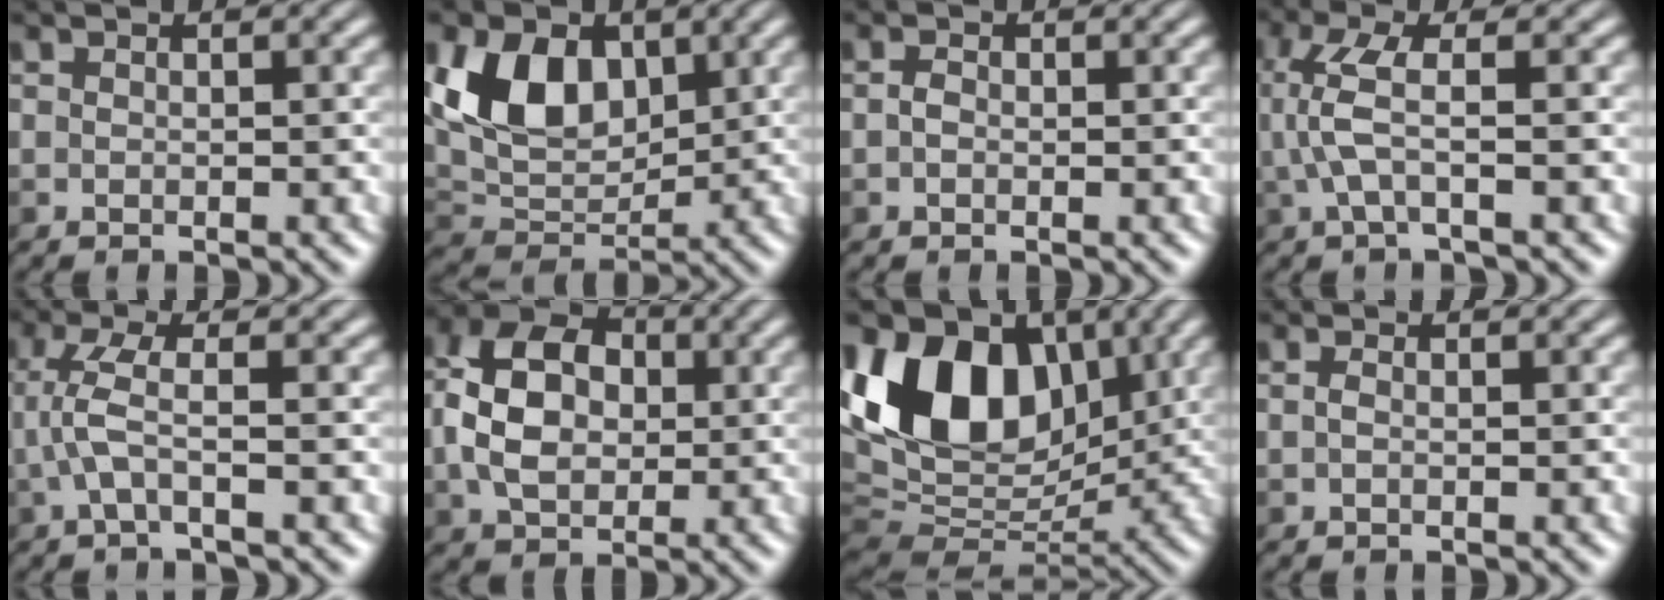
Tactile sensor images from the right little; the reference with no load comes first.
{"total": 7.2, "force": [1.7, 5.0, 4.9], "torque": [-0.096, -0.010, 0.024]}
{"total": 1.3, "force": [-0.9, 0.7, 0.7], "torque": [-0.016, 0.002, -0.018]}
{"total": 4.2, "force": [-0.7, 1.2, 3.9], "torque": [-0.102, 0.003, -0.013]}
{"total": 3.5, "force": [-1.2, 0.5, 3.2], "torque": [-0.084, 0.005, -0.026]}
{"total": 7.2, "force": [-0.7, 5.2, 4.9], "torque": [-0.102, 0.008, -0.018]}
{"total": 13.2, "force": [4.5, 8.7, 8.8], "torque": [-0.155, 0.031, 0.073]}
{"total": 0.9, "force": [-0.6, 0.4, 0.6], "torque": [-0.015, 0.001, -0.011]}